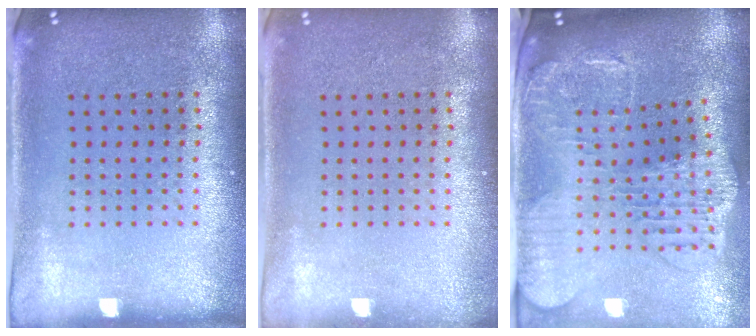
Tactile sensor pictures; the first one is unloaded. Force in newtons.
{"total": 0.7, "press": 0.6, "slide": 0.3}
{"total": 2.8, "press": 2.4, "slide": 1.4}